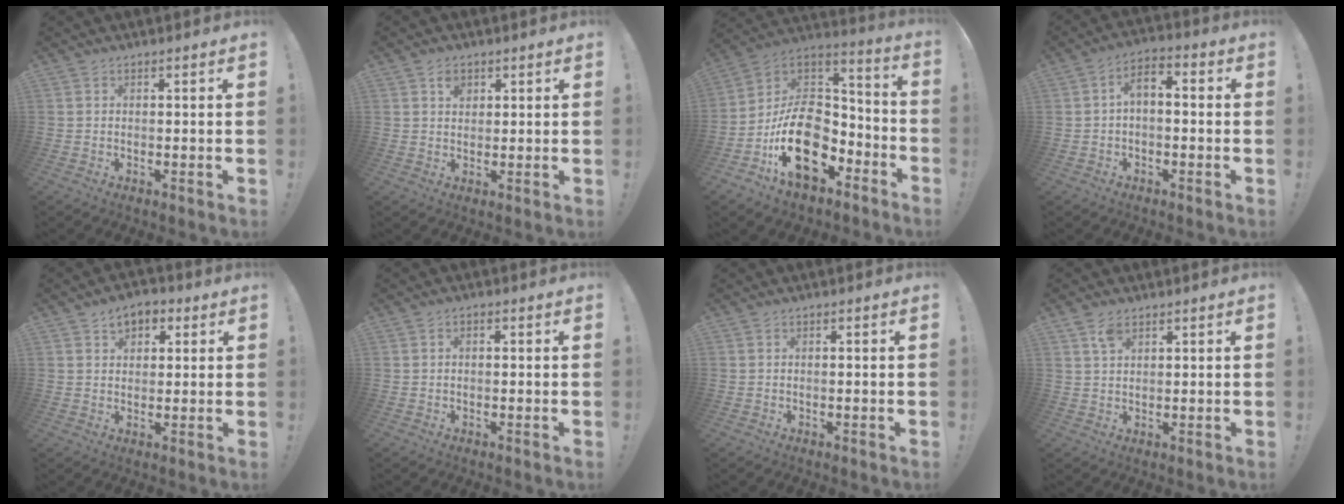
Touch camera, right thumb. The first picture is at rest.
{"total": 2.9, "force": [1.5, 2.2, 1.2], "torque": [0.002, -0.012, 0.021]}
{"total": 21.8, "force": [-8.1, 15.5, 12.9], "torque": [-0.226, 0.037, -0.115]}
{"total": 4.7, "force": [-0.9, 2.9, 3.6], "torque": [-0.065, 0.005, -0.019]}
{"total": 5.6, "force": [2.4, 4.3, 2.8], "torque": [-0.034, -0.002, 0.043]}
{"total": 1.2, "force": [-0.5, 0.8, 0.7], "torque": [-0.012, 0.005, -0.009]}
{"total": 1.1, "force": [-0.3, 1.0, 0.0], "torque": [0.000, 0.003, -0.006]}
{"total": 3.9, "force": [2.4, 1.9, 2.4], "torque": [-0.036, -0.008, 0.043]}